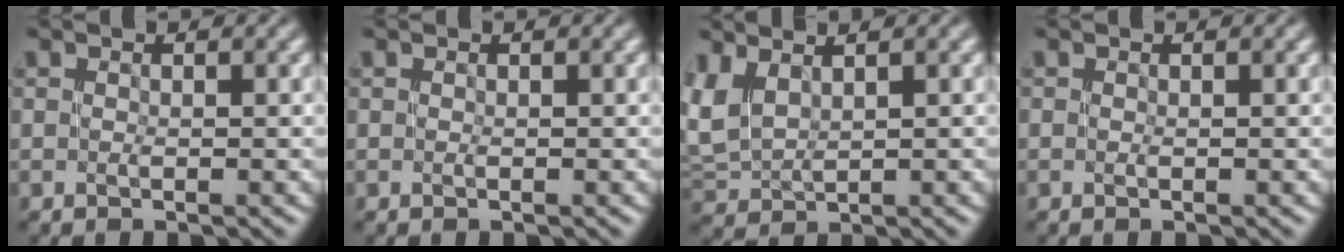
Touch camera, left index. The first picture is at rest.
{"total": 0.0}
{"total": 2.7, "force": [2.0, 1.4, 1.2], "torque": [-0.044, 0.006, 0.042]}
{"total": 0.0}